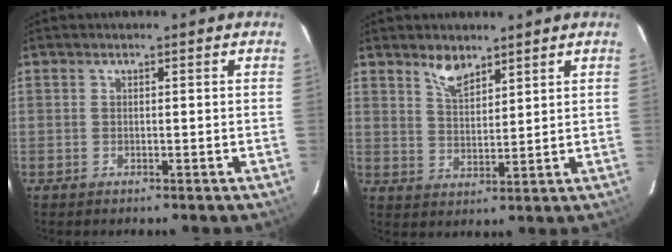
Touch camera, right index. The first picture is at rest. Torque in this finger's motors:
{"motor_torque": [0.05, 0.11, 0.03, 0.05]}